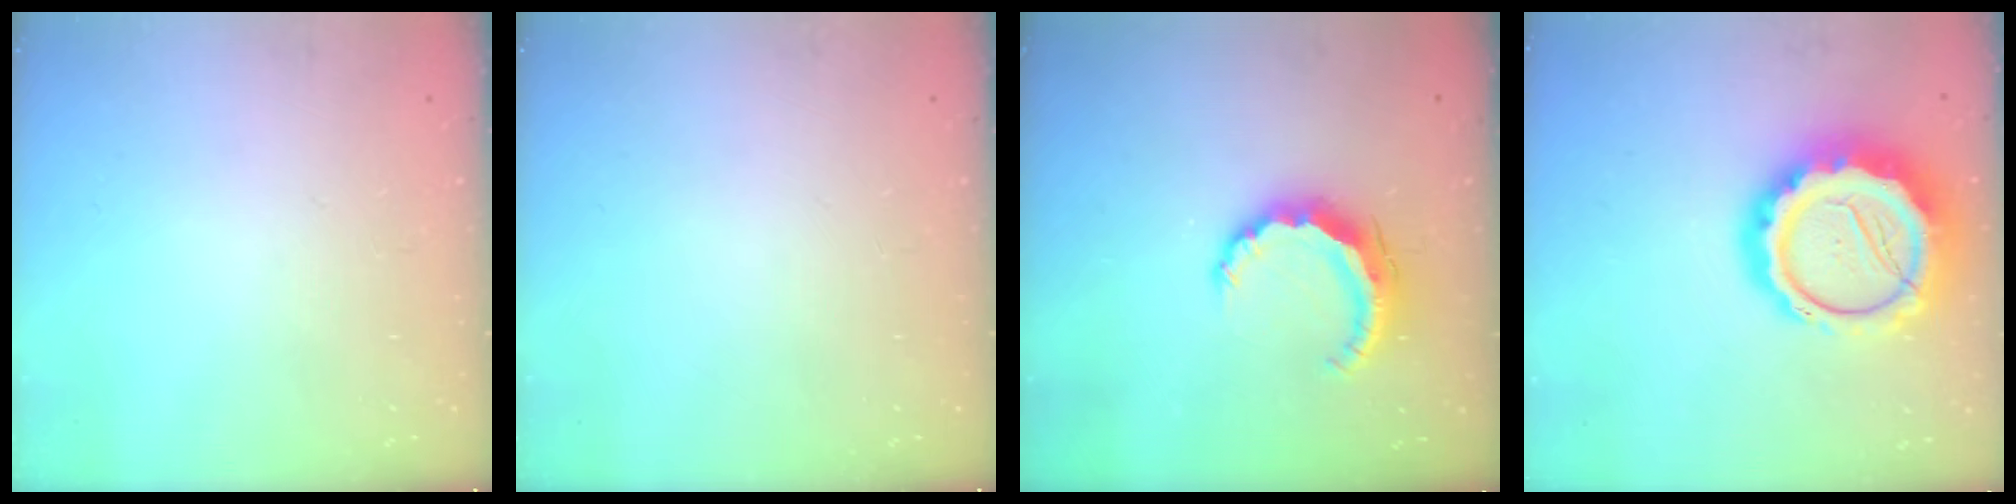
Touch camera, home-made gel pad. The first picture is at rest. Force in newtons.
{"total": 0.0}
{"total": 7.9, "press": 7.9, "slide": 0.8}
{"total": 21.0, "press": 20.5, "slide": 4.4}